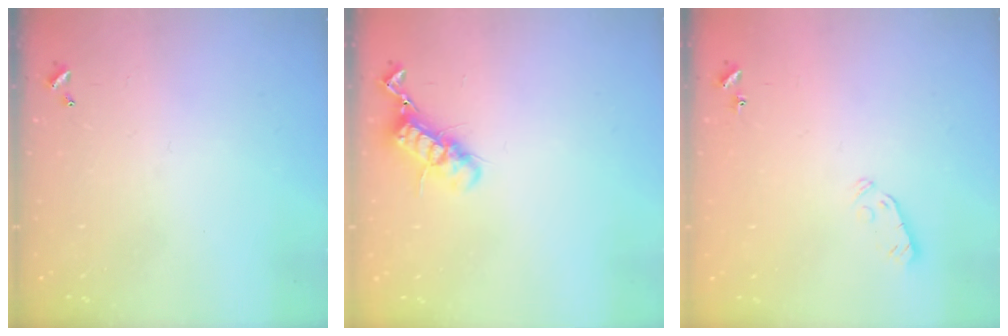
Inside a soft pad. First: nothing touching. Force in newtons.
{"total": 11.9, "press": 11.9, "slide": 0.8}
{"total": 3.5, "press": 3.5, "slide": 0.4}